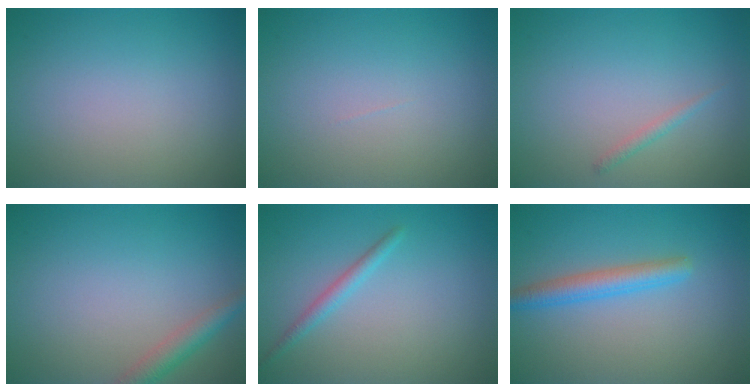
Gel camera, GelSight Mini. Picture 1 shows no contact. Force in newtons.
{"total": 0.0}
{"total": 0.8, "press": 0.8, "slide": 0.0}
{"total": 2.4, "press": 2.4, "slide": 0.1}
{"total": 1.4, "press": 1.4, "slide": 0.0}
{"total": 2.8, "press": 2.8, "slide": 0.0}